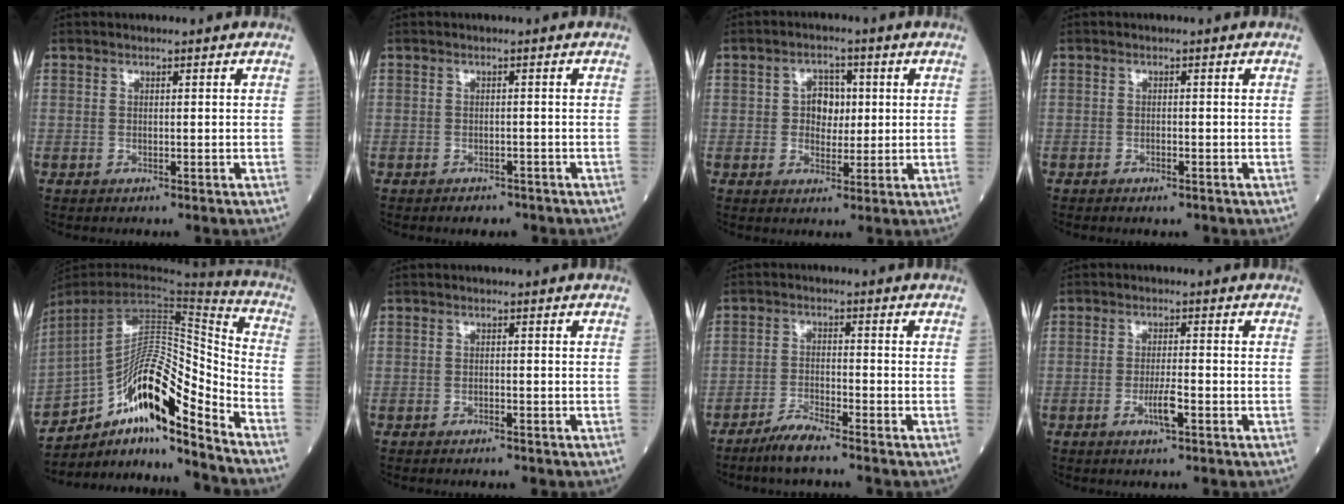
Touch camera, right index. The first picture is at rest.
{"total": 2.9, "force": [-2.4, 1.3, 0.9], "torque": [-0.014, 0.001, -0.026]}
{"total": 4.4, "force": [0.5, 3.2, 3.0], "torque": [-0.042, 0.011, 0.009]}
{"total": 1.5, "force": [-1.1, 0.4, 1.0], "torque": [-0.016, -0.001, -0.012]}
{"total": 18.6, "force": [-12.8, 2.6, 13.2], "torque": [-0.217, 0.028, -0.219]}
{"total": 1.2, "force": [-1.0, 0.3, 0.7], "torque": [-0.013, -0.001, -0.012]}
{"total": 4.1, "force": [-3.6, -0.2, 2.1], "torque": [-0.045, -0.012, -0.074]}
{"total": 3.2, "force": [-1.4, 0.2, 2.9], "torque": [-0.057, -0.002, -0.025]}